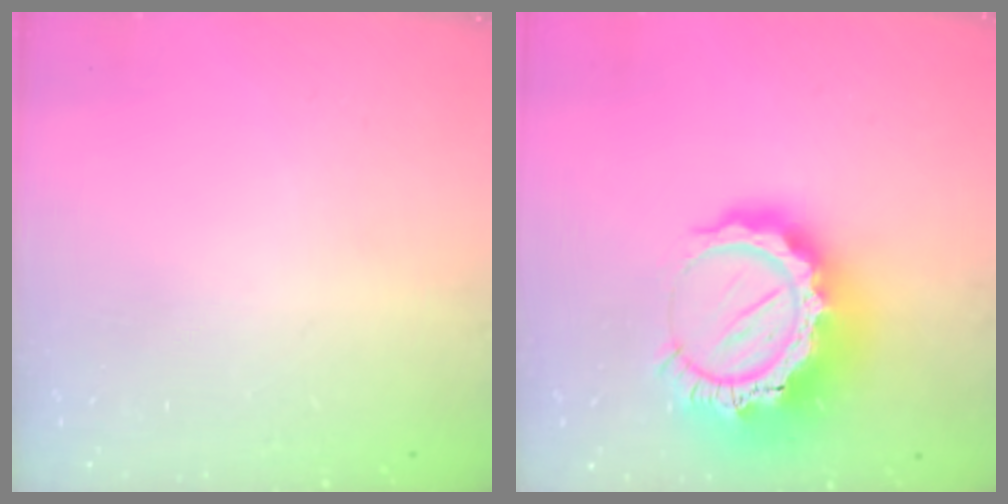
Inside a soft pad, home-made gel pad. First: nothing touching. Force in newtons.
{"total": 18.2, "press": 18.1, "slide": 1.7}